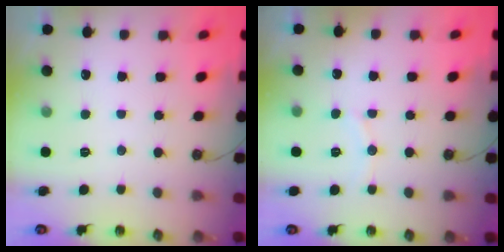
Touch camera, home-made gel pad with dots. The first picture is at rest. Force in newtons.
{"total": 4.6, "press": 4.5, "slide": 0.6}